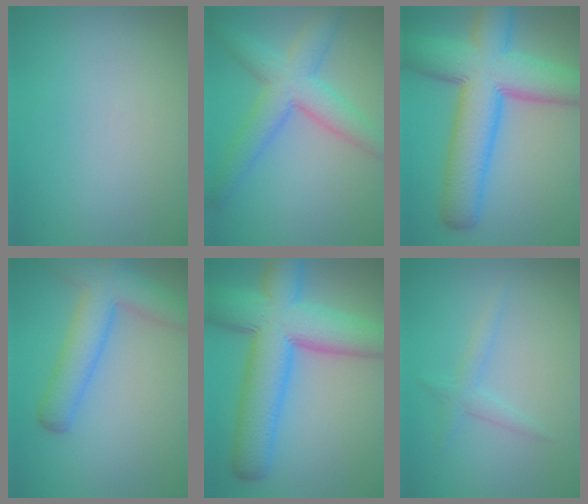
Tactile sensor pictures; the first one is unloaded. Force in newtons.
{"total": 5.8, "press": 5.8, "slide": 0.2}
{"total": 11.6, "press": 11.6, "slide": 0.3}
{"total": 6.1, "press": 6.1, "slide": 0.4}
{"total": 11.5, "press": 11.5, "slide": 0.3}
{"total": 1.6, "press": 1.6, "slide": 0.1}